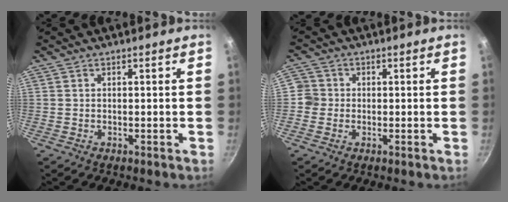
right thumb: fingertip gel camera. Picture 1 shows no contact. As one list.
[{"total": 3.3, "force": [-0.3, 3.3, 0.4], "torque": [0.015, 0.009, -0.014]}]